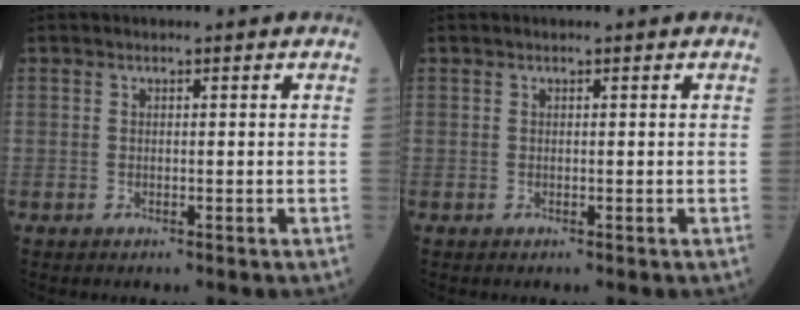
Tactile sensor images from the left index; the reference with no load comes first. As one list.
[{"total": 0.0}]